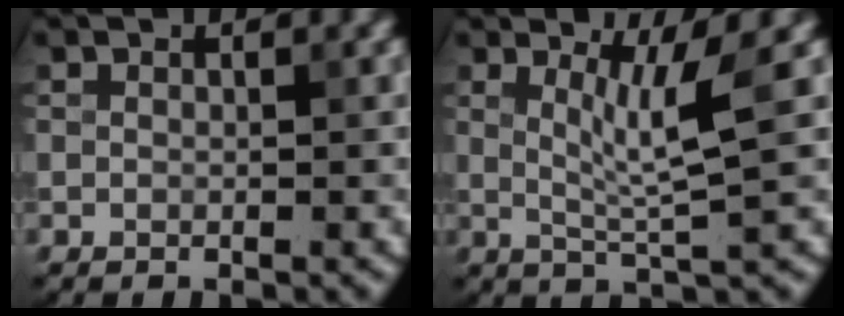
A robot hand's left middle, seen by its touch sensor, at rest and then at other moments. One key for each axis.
{"total": 3.4, "fx": 1.0, "fy": 0.2, "fz": 3.3, "tx": -0.061, "ty": -0.005, "tz": 0.026}